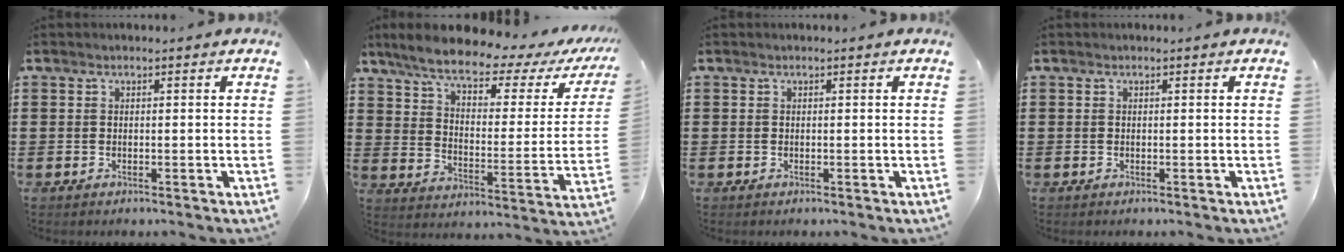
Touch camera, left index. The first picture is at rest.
{"total": 8.2, "force": [6.3, 1.3, 5.0], "torque": [-0.115, -0.036, 0.104]}
{"total": 0.0}
{"total": 0.0}